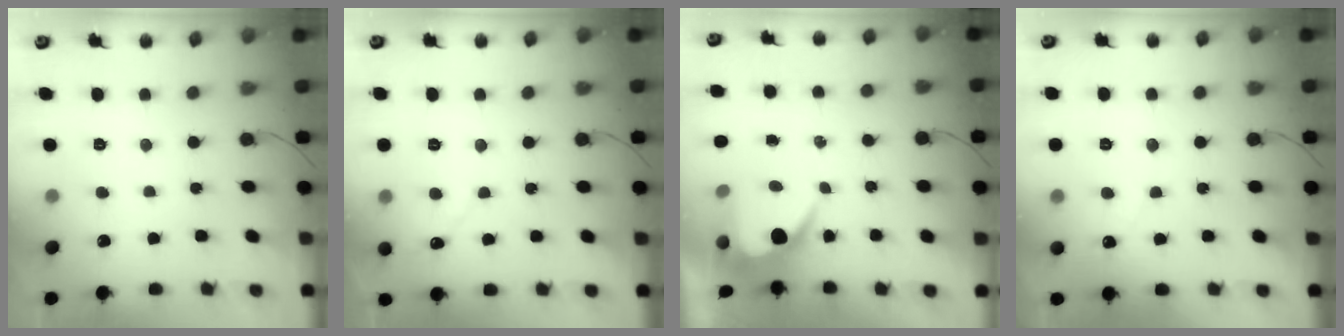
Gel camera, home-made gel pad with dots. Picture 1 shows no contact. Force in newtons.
{"total": 2.7, "press": 2.7, "slide": 0.3}
{"total": 7.1, "press": 7.1, "slide": 0.5}
{"total": 1.6, "press": 1.6, "slide": 0.1}